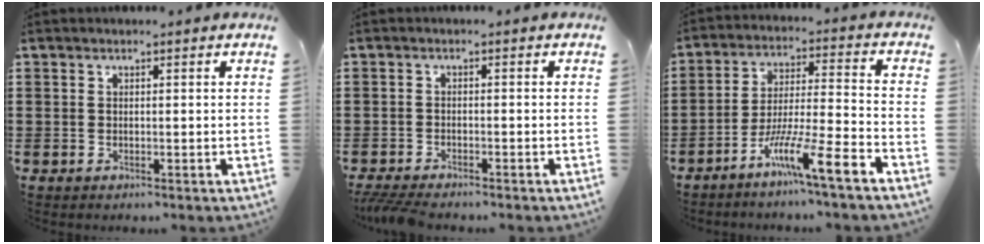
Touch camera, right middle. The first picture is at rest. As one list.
[{"total": 2.3, "force": [-2.2, 0.3, 0.9], "torque": [-0.030, -0.003, -0.048]}, {"total": 9.9, "force": [-7.2, 0.1, 6.7], "torque": [-0.124, -0.004, -0.140]}]